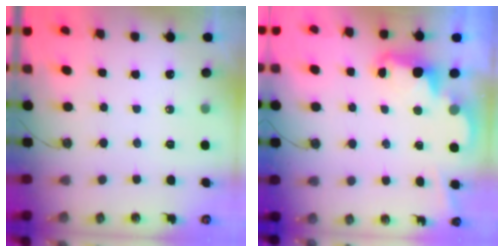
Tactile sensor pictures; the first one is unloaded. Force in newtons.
{"total": 2.4, "press": 2.4, "slide": 0.6}